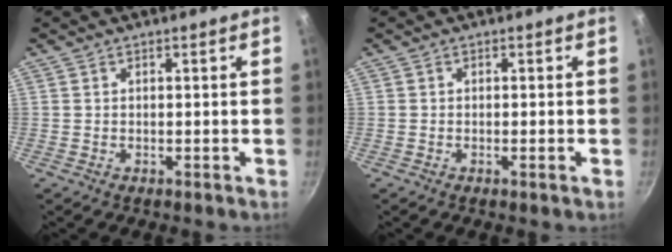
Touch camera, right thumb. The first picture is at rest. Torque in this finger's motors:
{"motor_torque": [-0.45, -0.15, -0.18, -0.11, 0.00]}